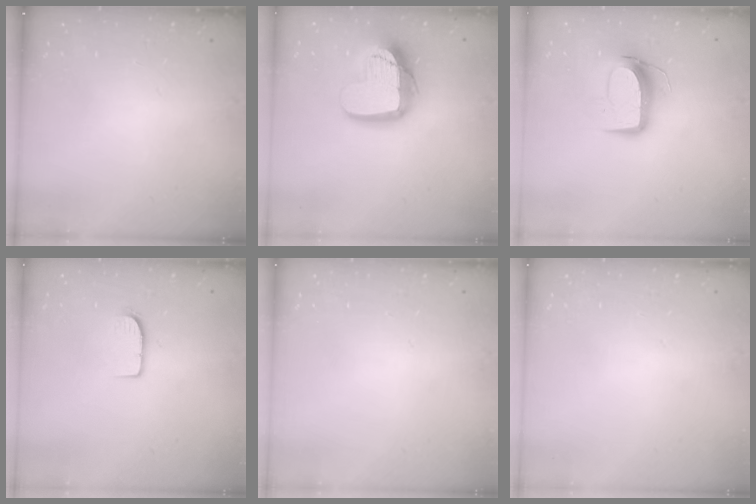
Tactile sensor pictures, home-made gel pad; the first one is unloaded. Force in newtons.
{"total": 16.0, "press": 16.0, "slide": 1.4}
{"total": 10.6, "press": 10.6, "slide": 0.9}
{"total": 6.6, "press": 6.6, "slide": 0.5}
{"total": 0.0}
{"total": 0.0}